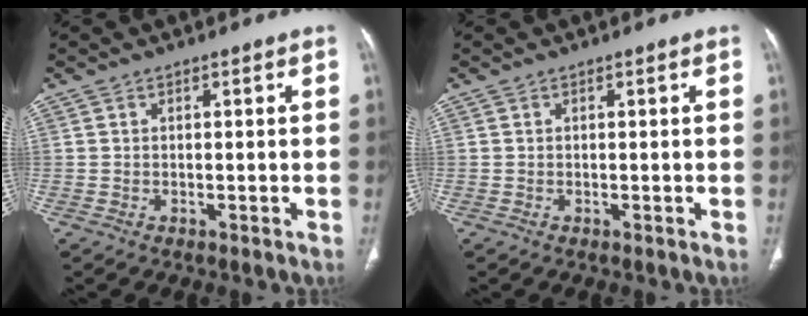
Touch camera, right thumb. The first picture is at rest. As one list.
[{"total": 0.0}]